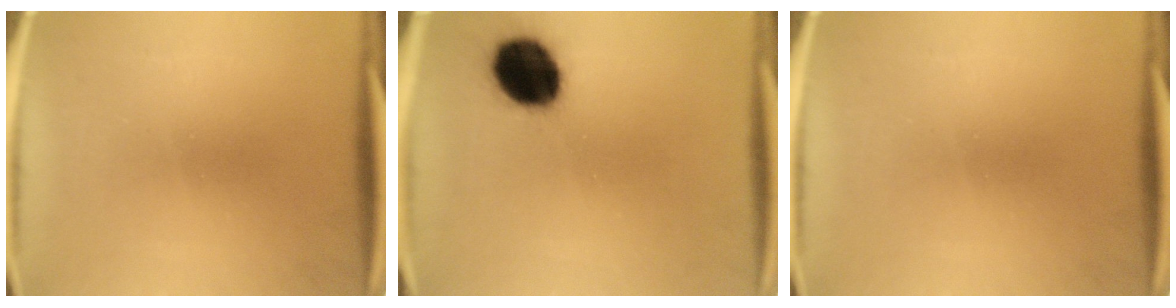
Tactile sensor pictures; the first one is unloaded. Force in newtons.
{"total": 15.5}
{"total": 0.0}